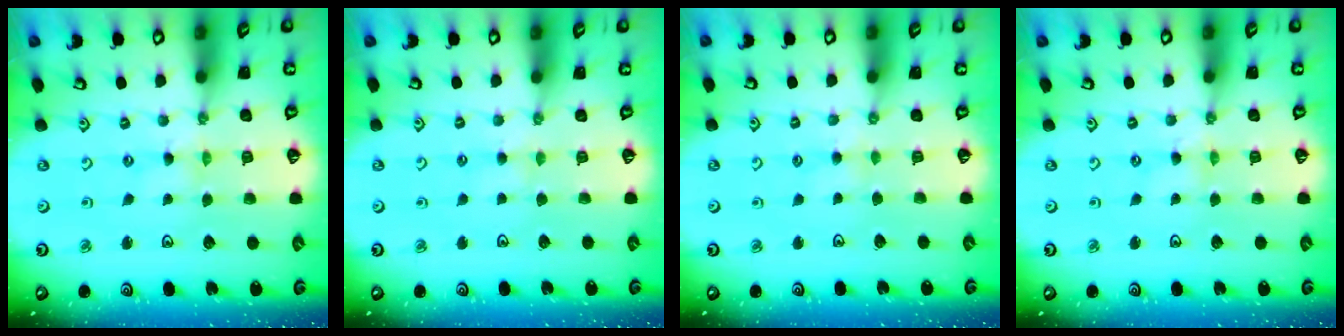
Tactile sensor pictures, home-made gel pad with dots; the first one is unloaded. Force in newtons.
{"total": 3.1, "press": 3.0, "slide": 0.5}
{"total": 2.8, "press": 2.8, "slide": 0.4}
{"total": 0.7, "press": 0.7, "slide": 0.2}